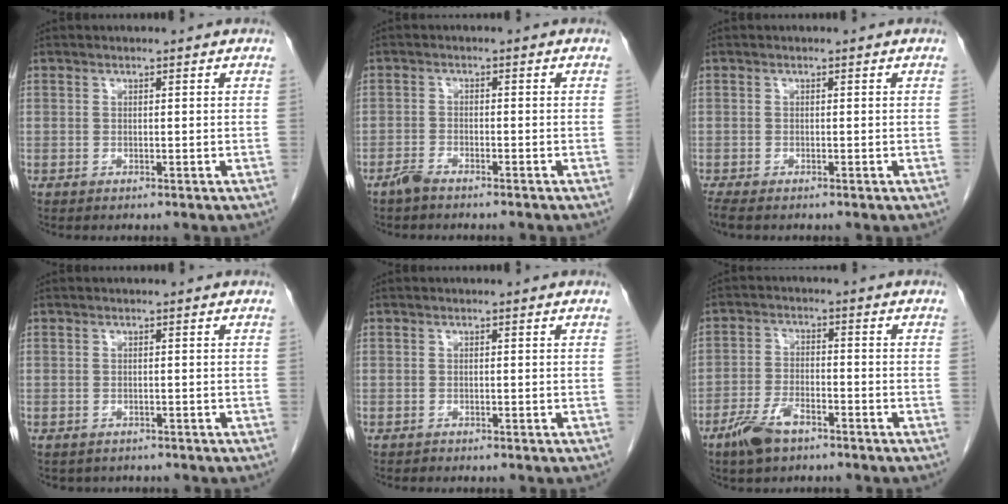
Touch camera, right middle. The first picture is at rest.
{"total": 2.4, "force": [-2.2, 0.3, 1.0], "torque": [-0.024, -0.002, -0.041]}
{"total": 2.3, "force": [-1.9, 0.6, 1.2], "torque": [-0.024, -0.008, -0.031]}
{"total": 2.4, "force": [-1.9, 1.4, 0.3], "torque": [-0.007, 0.002, -0.023]}
{"total": 0.0}
{"total": 6.0, "force": [-4.2, 2.2, 3.7], "torque": [-0.083, -0.004, -0.076]}